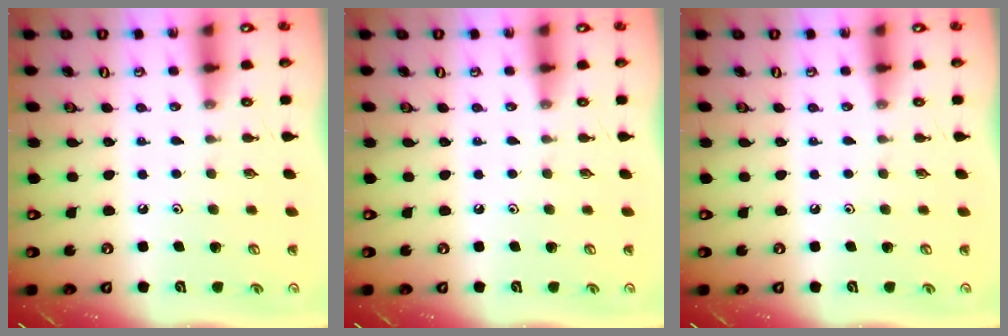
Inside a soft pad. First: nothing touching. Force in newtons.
{"total": 0.0}
{"total": 0.0}